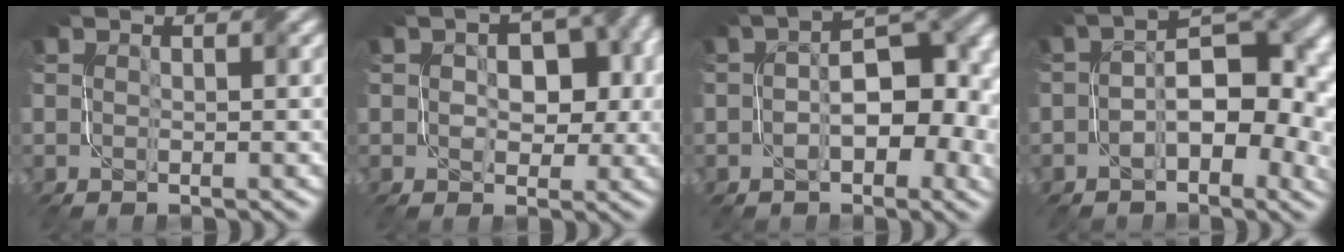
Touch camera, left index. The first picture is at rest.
{"total": 6.3, "force": [0.0, 4.1, 4.8], "torque": [-0.051, 0.011, 0.006]}
{"total": 7.0, "force": [-0.9, 3.6, 6.0], "torque": [-0.080, 0.015, -0.020]}
{"total": 7.8, "force": [-1.3, 3.9, 6.7], "torque": [-0.089, 0.012, -0.027]}